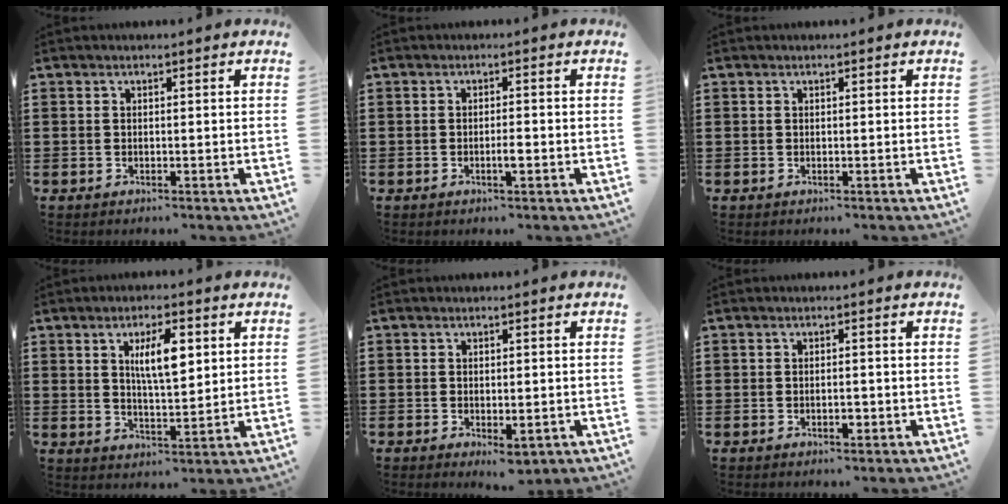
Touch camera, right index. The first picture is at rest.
{"total": 1.9, "force": [-0.7, 0.4, 1.8], "torque": [-0.031, 0.000, -0.013]}
{"total": 0.0}
{"total": 6.9, "force": [2.1, 2.3, 6.1], "torque": [-0.117, 0.004, 0.033]}
{"total": 2.0, "force": [-1.1, 1.0, 1.4], "torque": [-0.025, 0.000, -0.019]}
{"total": 1.6, "force": [-0.6, 0.7, 1.3], "torque": [-0.024, -0.001, -0.011]}